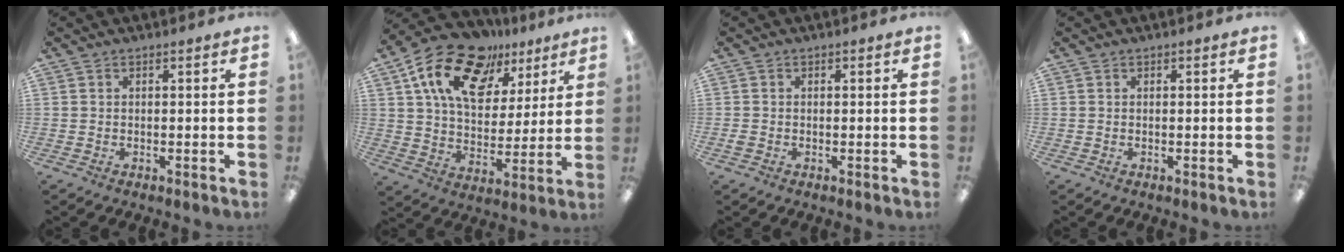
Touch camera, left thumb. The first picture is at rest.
{"total": 19.1, "force": [11.4, 11.1, 10.6], "torque": [-0.192, -0.045, 0.206]}
{"total": 0.8, "force": [-0.3, 0.7, 0.4], "torque": [-0.007, 0.002, -0.007]}
{"total": 0.0}